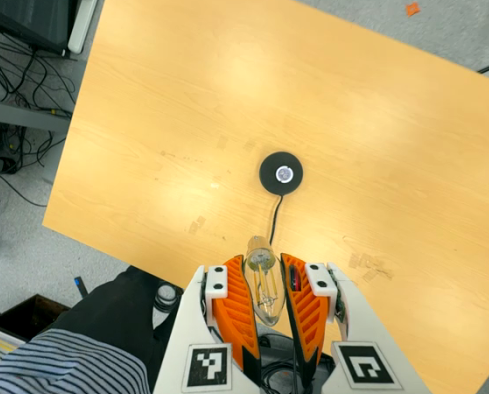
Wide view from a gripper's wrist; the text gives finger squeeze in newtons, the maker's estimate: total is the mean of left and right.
{"total": 21.4, "left": 24.8, "right": 18.0}